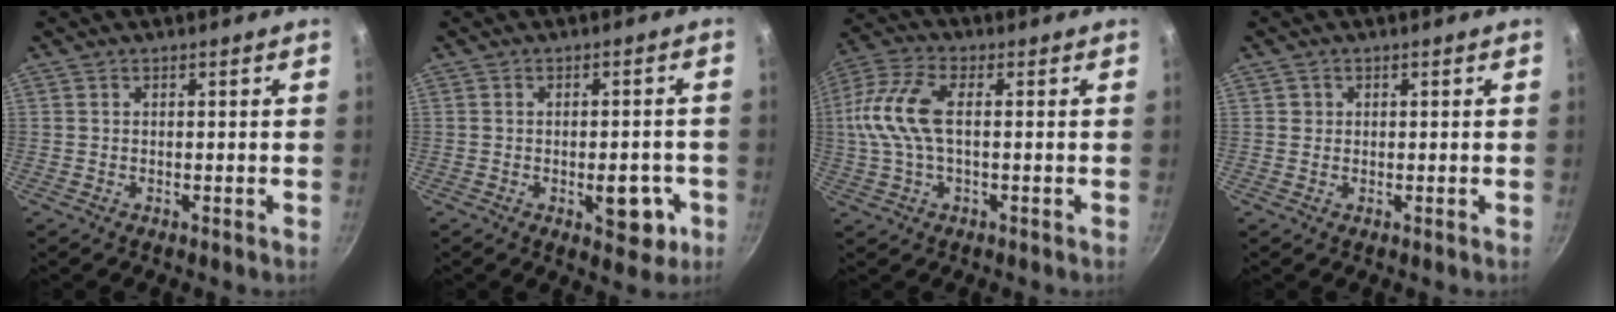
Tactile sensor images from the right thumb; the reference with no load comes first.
{"total": 7.5, "force": [-2.3, 3.7, 6.1], "torque": [-0.053, 0.008, -0.024]}
{"total": 11.7, "force": [0.5, 5.7, 10.2], "torque": [-0.225, 0.021, -0.003]}
{"total": 1.0, "force": [0.2, 1.0, 0.1], "torque": [0.006, 0.003, 0.001]}